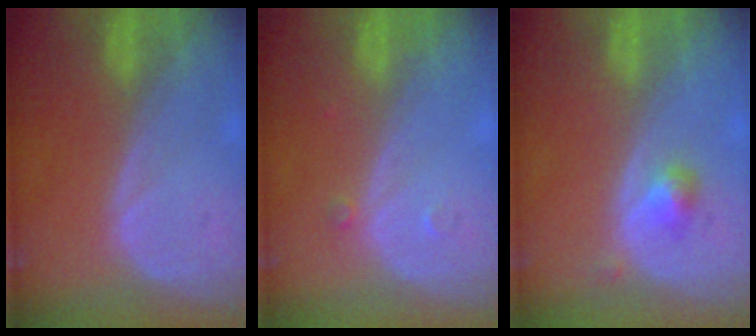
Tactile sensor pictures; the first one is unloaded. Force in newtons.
{"total": 0.8, "press": 0.8, "slide": 0.1}
{"total": 2.2, "press": 2.2, "slide": 0.2}